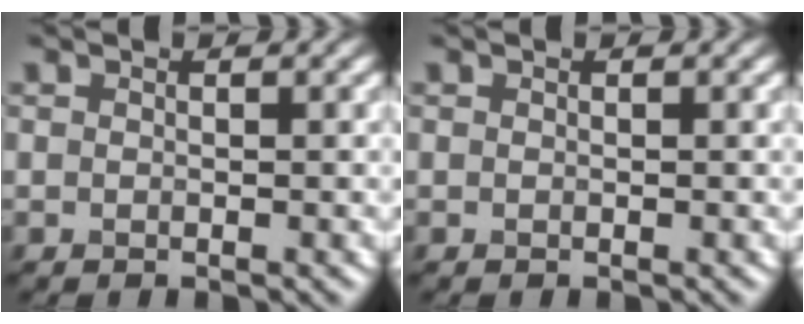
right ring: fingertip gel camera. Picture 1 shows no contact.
{"total": 0.0}